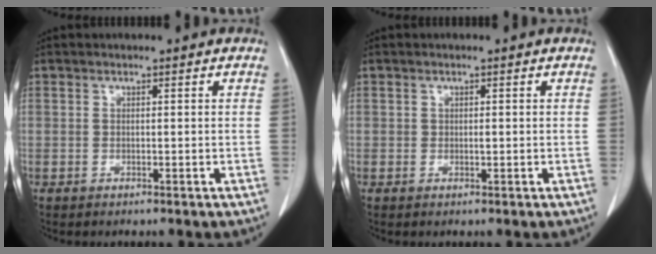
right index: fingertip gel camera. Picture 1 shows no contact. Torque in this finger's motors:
{"motor_torque": [-0.02, 0.04, -0.03, 0.01]}